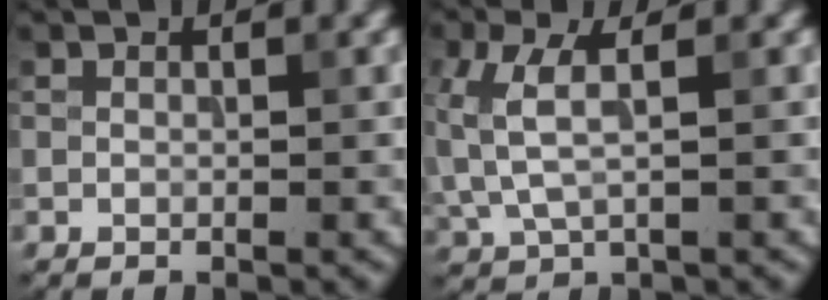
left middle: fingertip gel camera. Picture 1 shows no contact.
{"total": 3.8, "force": [0.5, 1.7, 3.3], "torque": [-0.092, 0.003, 0.011]}